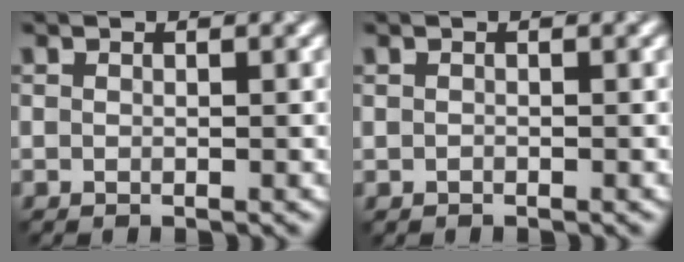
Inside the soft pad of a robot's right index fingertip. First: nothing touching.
{"total": 0.0}